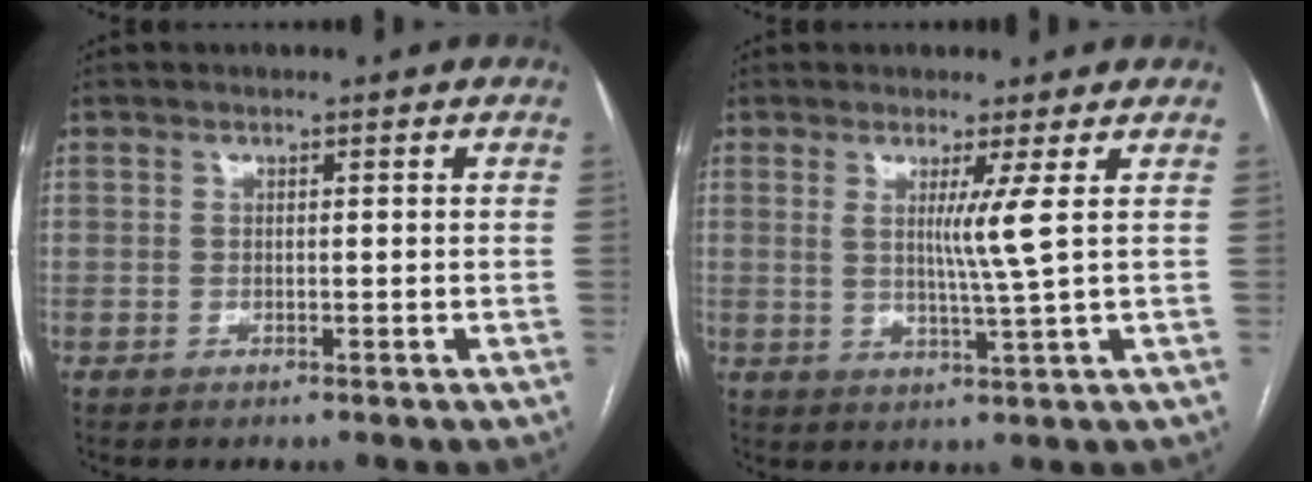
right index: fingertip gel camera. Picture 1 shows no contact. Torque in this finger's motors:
{"motor_torque": [0.05, 0.10, 0.11, 0.05]}